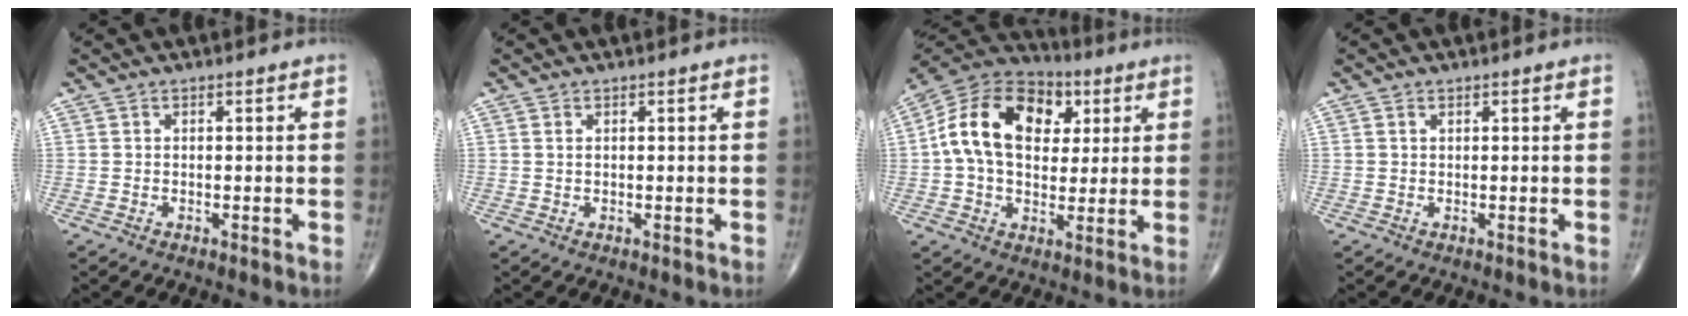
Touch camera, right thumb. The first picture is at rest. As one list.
[{"total": 0.9, "force": [0.3, 0.5, 0.6], "torque": [-0.014, 0.002, 0.008]}, {"total": 19.5, "force": [4.1, 13.2, 13.7], "torque": [-0.226, 0.012, 0.060]}, {"total": 0.6, "force": [0.3, 0.3, 0.4], "torque": [-0.010, 0.001, 0.006]}]